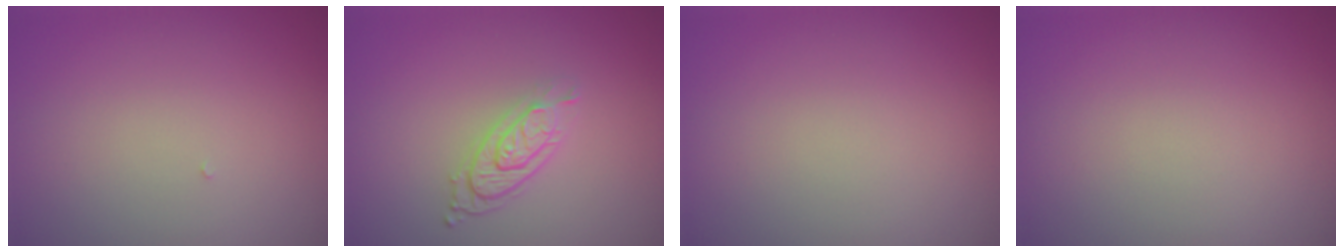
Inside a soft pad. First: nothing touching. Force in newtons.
{"total": 3.2, "press": 2.3, "slide": 2.3}
{"total": 0.0}
{"total": 0.0}